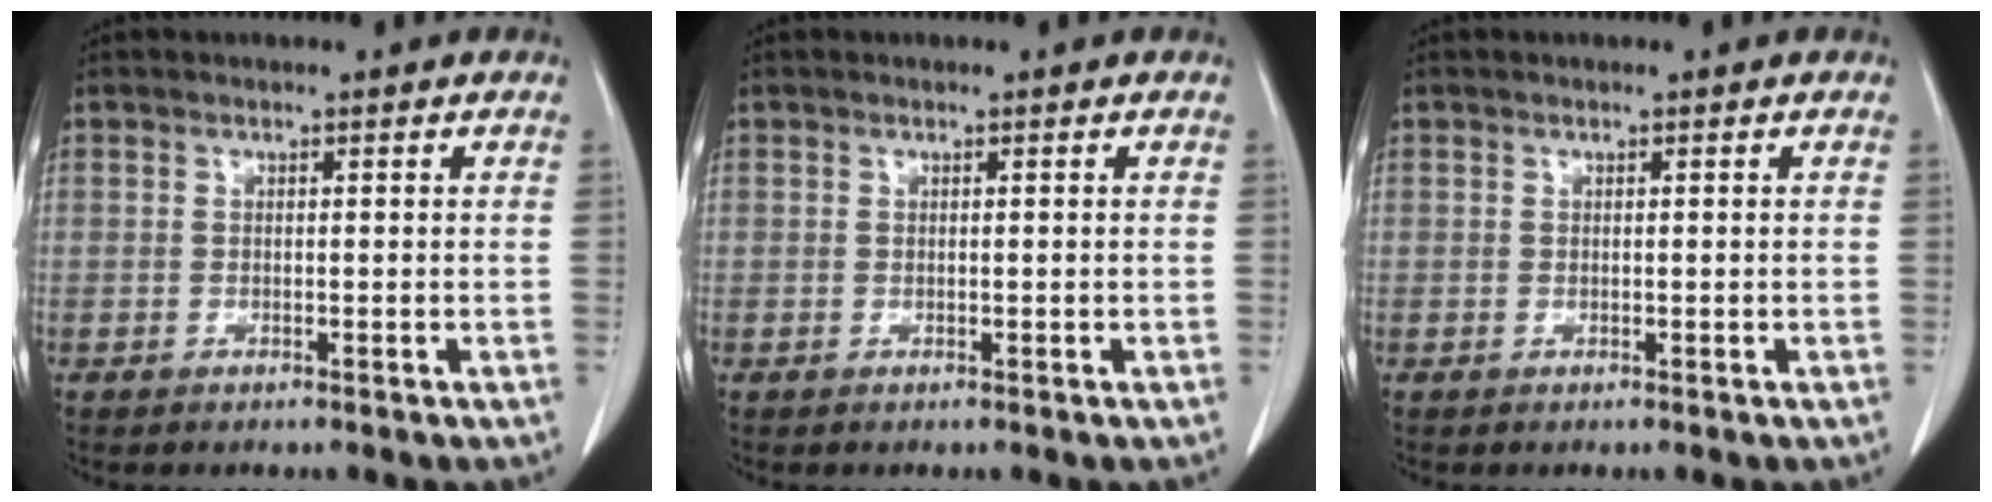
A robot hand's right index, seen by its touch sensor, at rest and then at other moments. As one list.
[{"total": 0.0}, {"total": 0.0}]